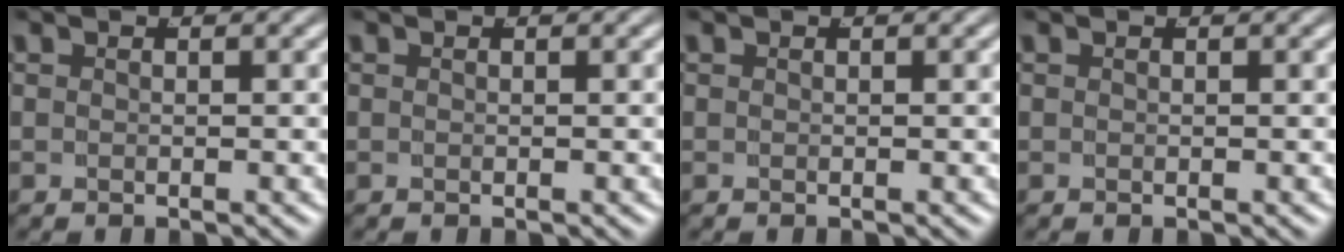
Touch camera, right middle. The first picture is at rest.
{"total": 0.0}
{"total": 0.0}
{"total": 0.0}